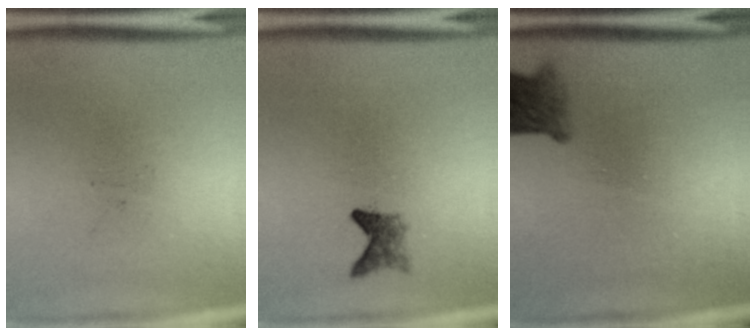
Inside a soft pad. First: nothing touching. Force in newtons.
{"total": 2.1}
{"total": 3.9}